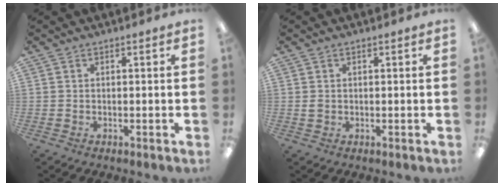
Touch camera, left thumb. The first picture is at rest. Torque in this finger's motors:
{"motor_torque": [-0.10, 0.09, 0.03, -0.05, 0.00]}